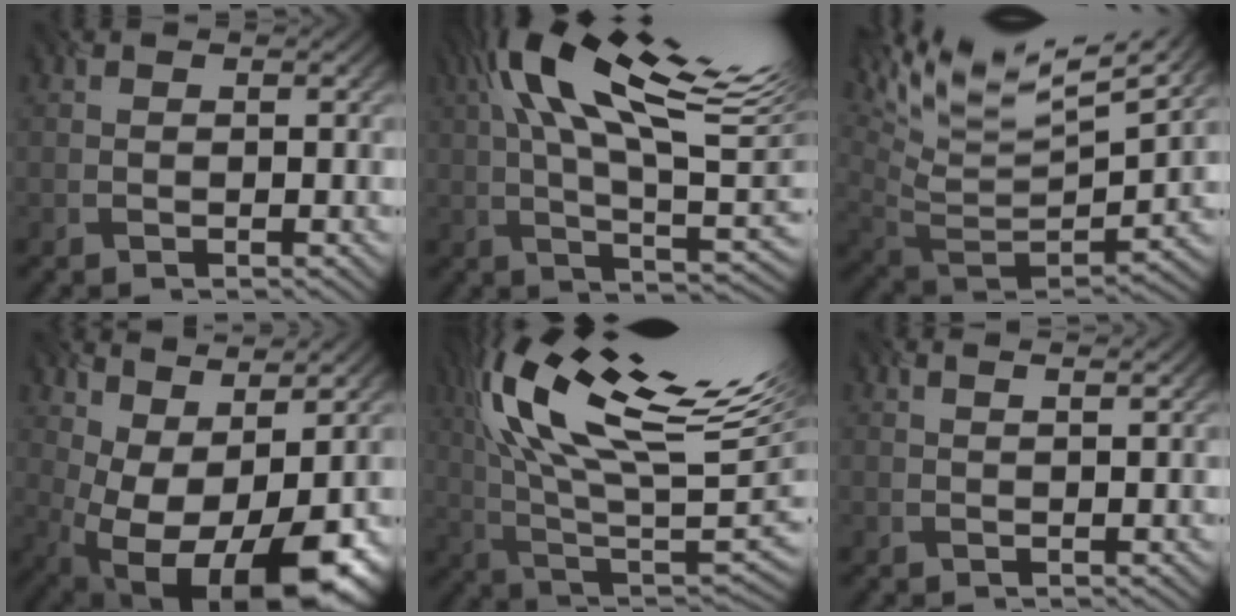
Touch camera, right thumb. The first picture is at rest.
{"total": 17.8, "force": [7.1, 5.4, 15.4], "torque": [-0.274, 0.043, 0.118]}
{"total": 13.1, "force": [9.3, 3.8, 8.4], "torque": [-0.214, 0.011, 0.160]}
{"total": 12.8, "force": [-0.3, 6.4, 11.1], "torque": [-0.173, -0.003, 0.034]}
{"total": 19.6, "force": [9.3, 6.1, 16.2], "torque": [-0.308, 0.041, 0.162]}
{"total": 1.4, "force": [1.4, 0.2, 0.4], "torque": [0.002, 0.013, 0.001]}